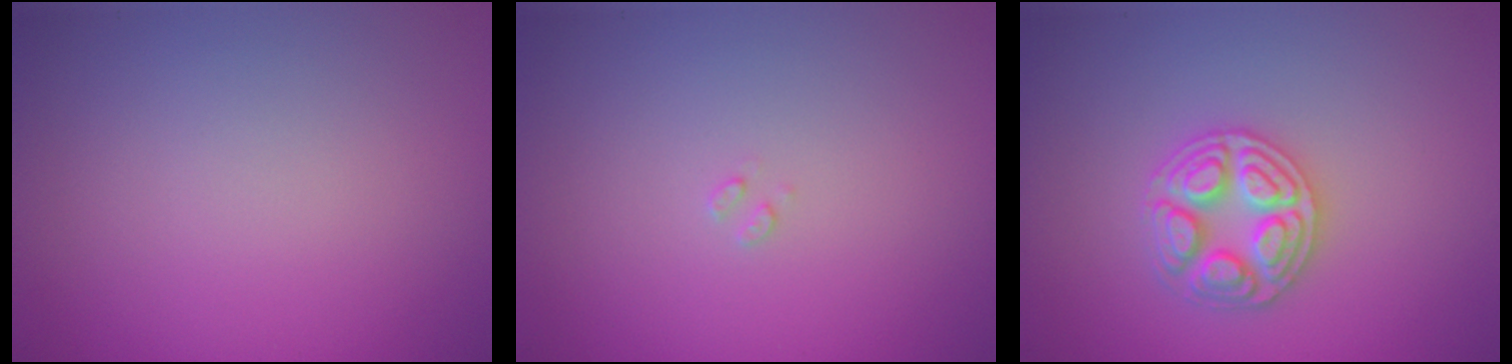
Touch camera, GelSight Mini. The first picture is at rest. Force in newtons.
{"total": 0.6, "press": 0.6, "slide": 0.2}
{"total": 3.5, "press": 3.4, "slide": 0.5}